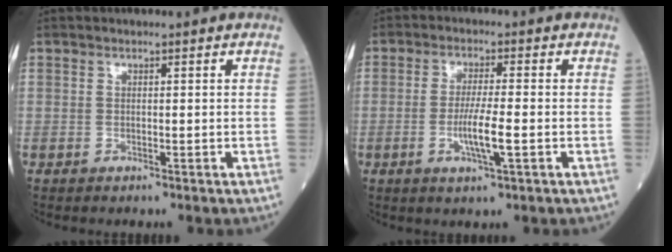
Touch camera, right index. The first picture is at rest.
{"total": 5.5, "force": [-1.4, -0.1, 5.3], "torque": [-0.102, -0.010, -0.027]}